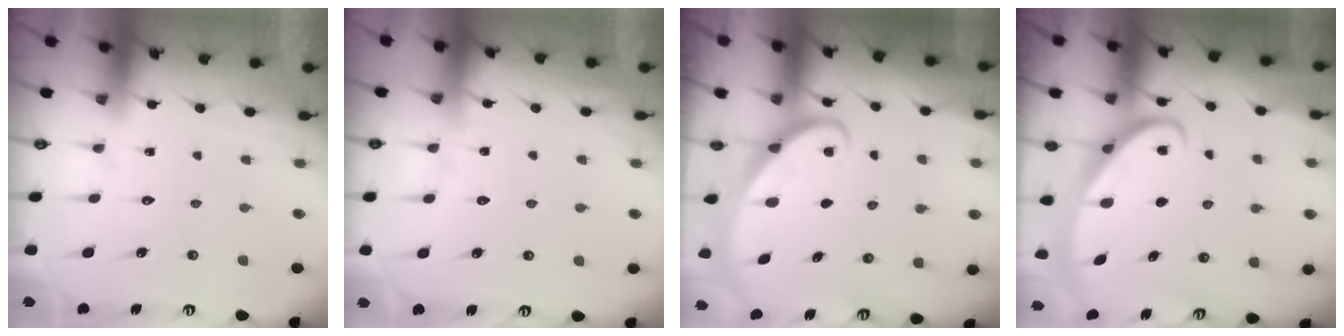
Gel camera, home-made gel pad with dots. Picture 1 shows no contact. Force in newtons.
{"total": 2.5, "press": 2.5, "slide": 0.4}
{"total": 1.7, "press": 1.7, "slide": 0.2}
{"total": 2.4, "press": 2.4, "slide": 0.4}